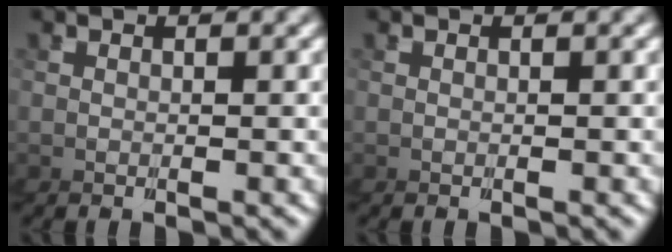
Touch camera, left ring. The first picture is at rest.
{"total": 0.0}